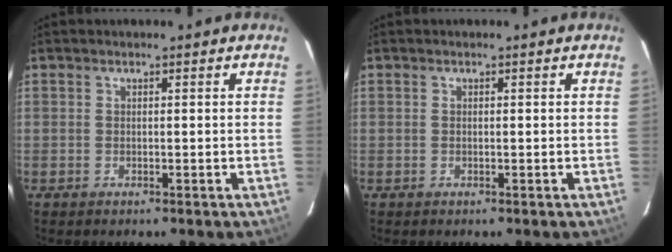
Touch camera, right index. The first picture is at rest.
{"total": 0.0}